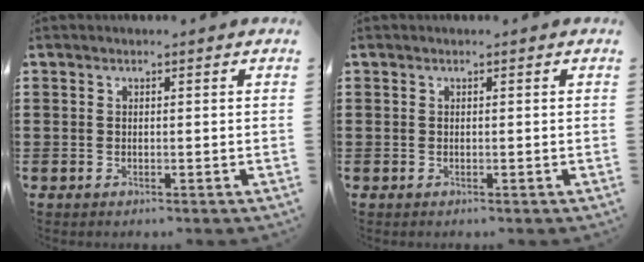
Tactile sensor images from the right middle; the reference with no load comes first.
{"total": 0.0}